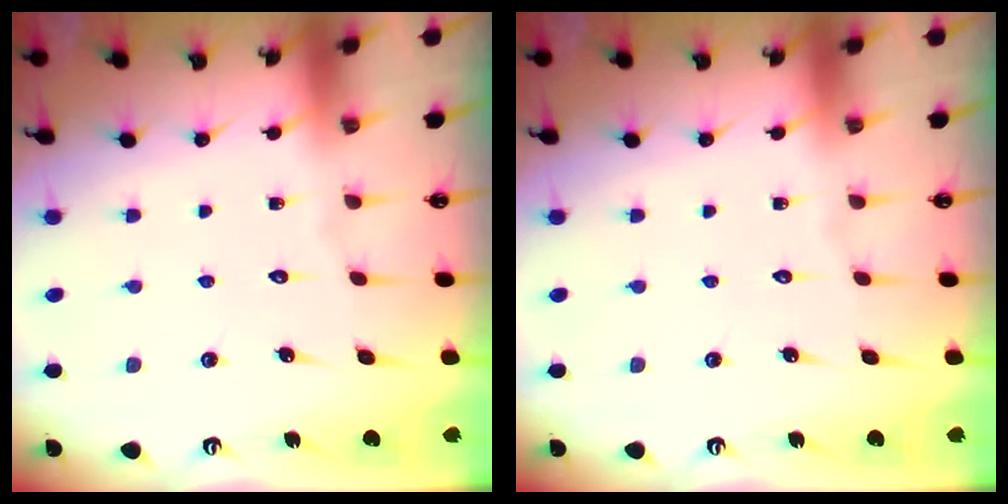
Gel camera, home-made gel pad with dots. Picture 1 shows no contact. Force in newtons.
{"total": 0.0}